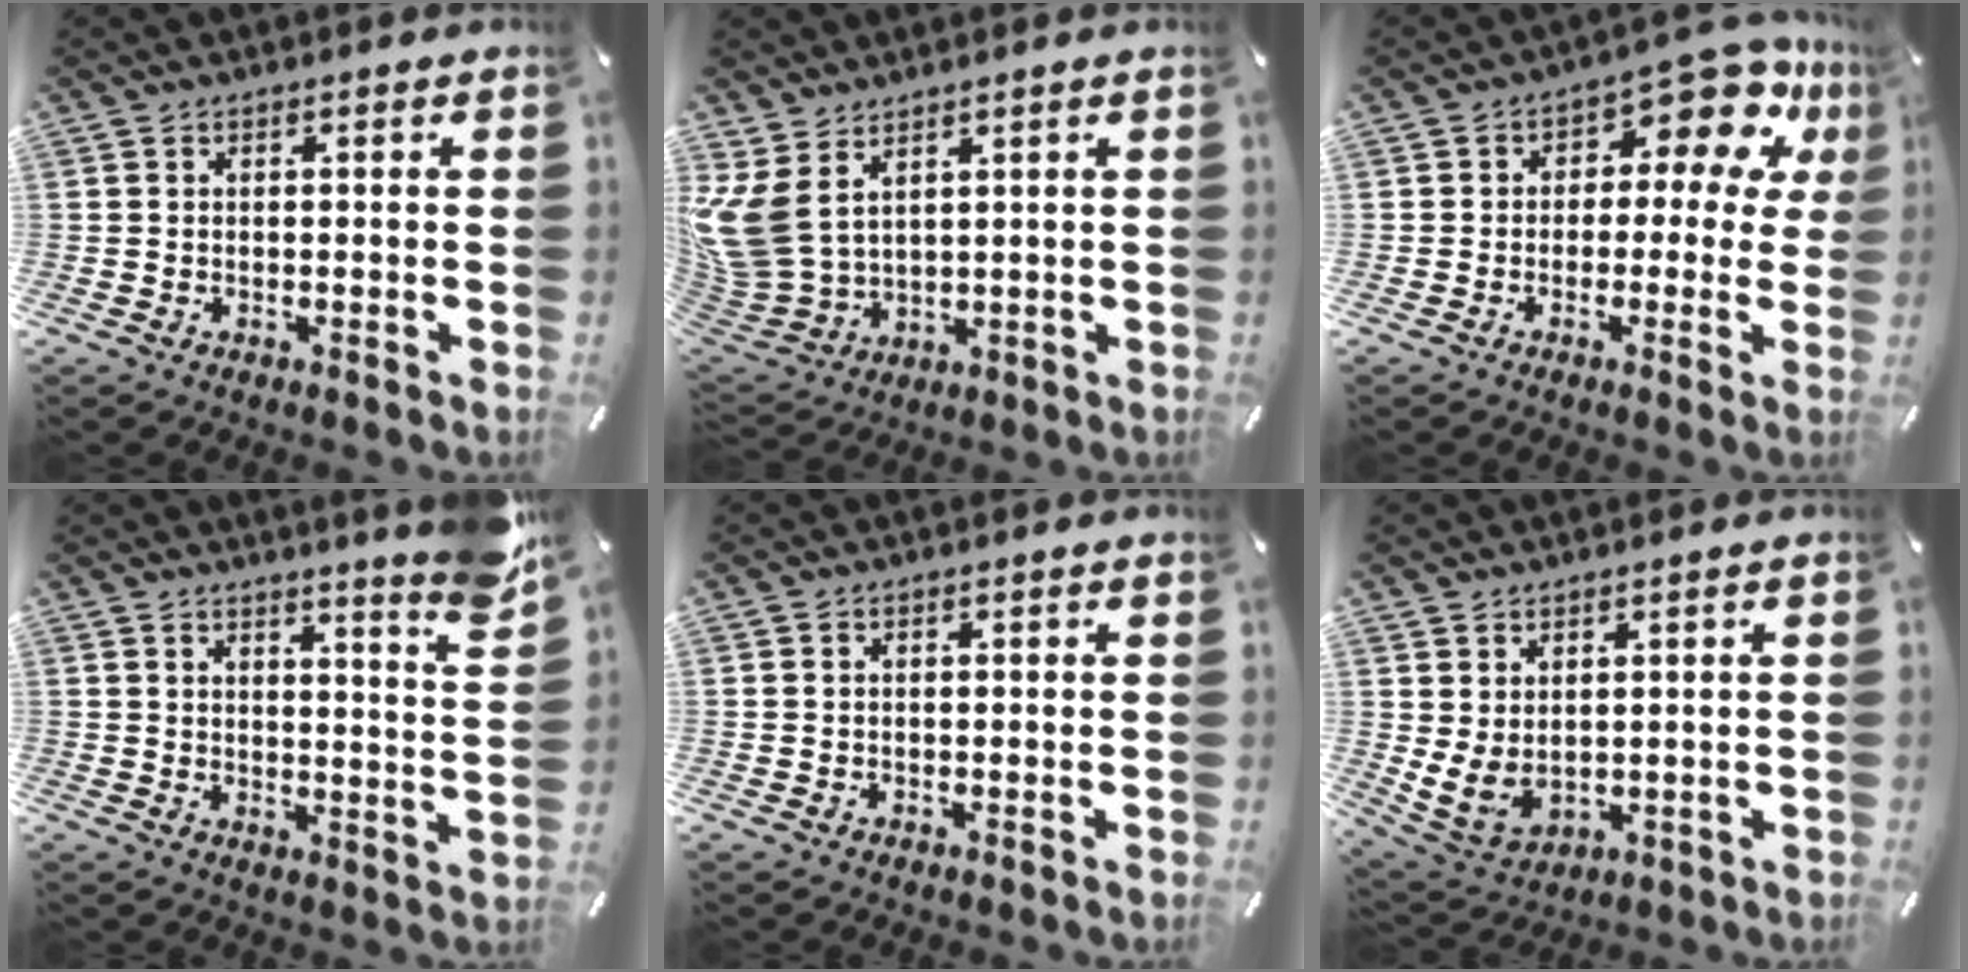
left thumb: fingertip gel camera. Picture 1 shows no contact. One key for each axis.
{"total": 11.1, "fx": 4.8, "fy": 7.0, "fz": 7.2, "tx": -0.186, "ty": -0.030, "tz": 0.091}
{"total": 11.3, "fx": 5.7, "fy": 5.6, "fz": 8.0, "tx": -0.108, "ty": -0.049, "tz": 0.098}
{"total": 8.4, "fx": 6.8, "fy": 1.6, "fz": 4.8, "tx": -0.063, "ty": -0.056, "tz": 0.115}
{"total": 0.0}
{"total": 5.2, "fx": 2.3, "fy": 3.8, "fz": 2.7, "tx": -0.060, "ty": -0.018, "tz": 0.045}